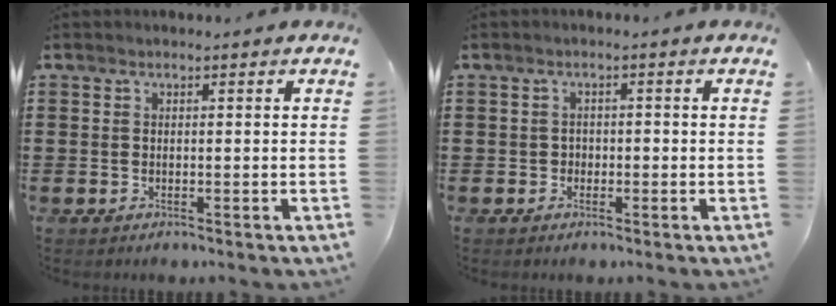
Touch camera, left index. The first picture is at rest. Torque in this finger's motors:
{"motor_torque": [0.19, 0.09, 0.01, 0.01]}